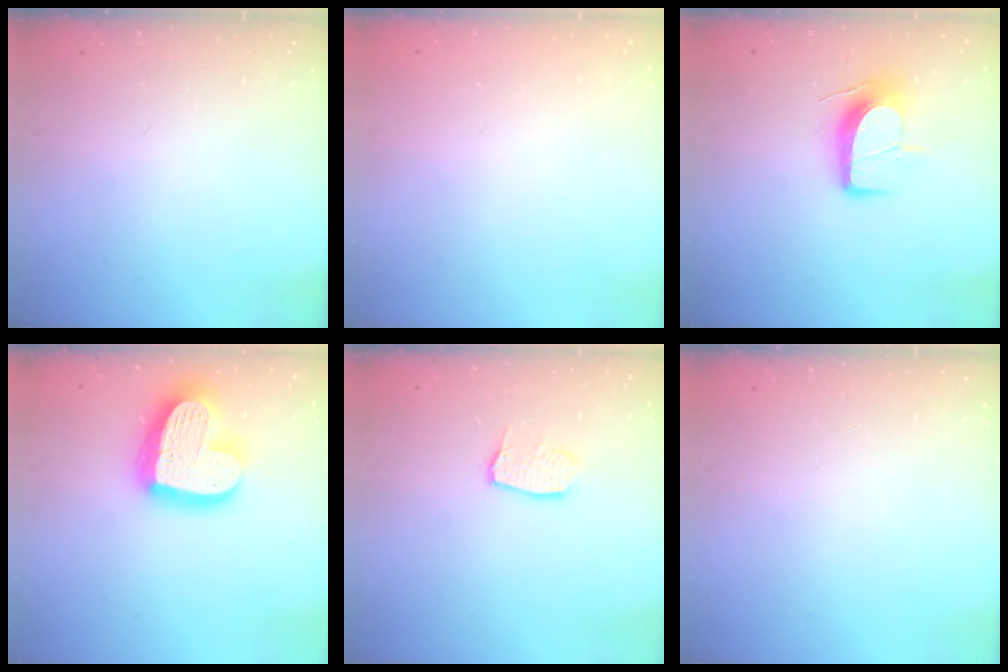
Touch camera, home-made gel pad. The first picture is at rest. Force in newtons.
{"total": 0.0}
{"total": 11.1, "press": 11.1, "slide": 0.5}
{"total": 21.7, "press": 21.6, "slide": 2.0}
{"total": 6.8, "press": 6.8, "slide": 0.5}
{"total": 0.0}